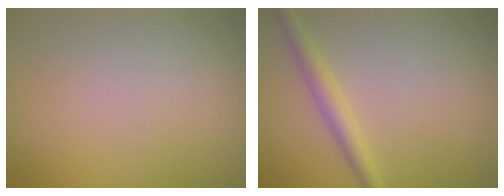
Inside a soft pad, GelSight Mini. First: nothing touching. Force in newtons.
{"total": 2.3, "press": 2.3, "slide": 0.1}